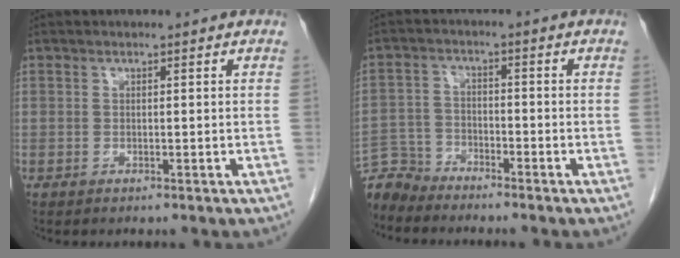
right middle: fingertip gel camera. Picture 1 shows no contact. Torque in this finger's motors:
{"motor_torque": [-0.13, 0.10, -0.04, -0.06]}